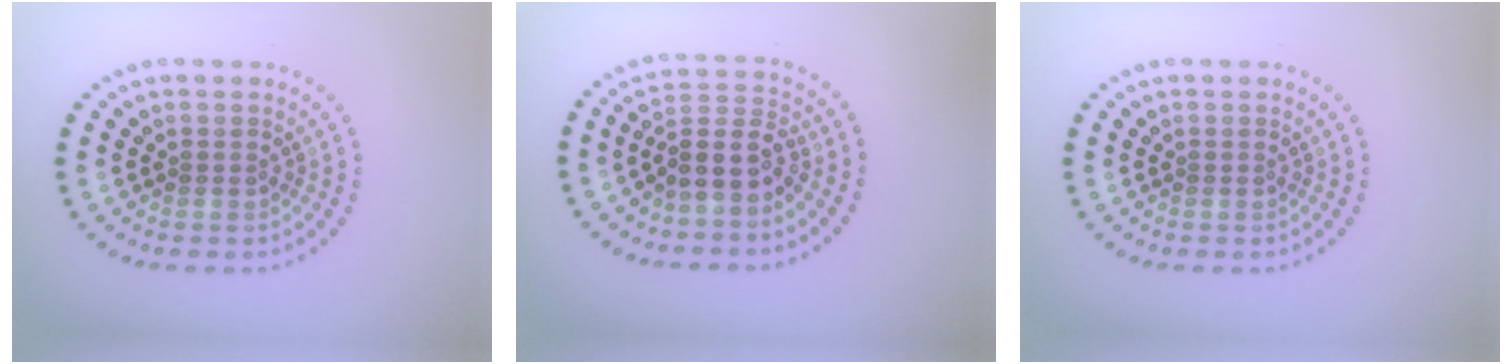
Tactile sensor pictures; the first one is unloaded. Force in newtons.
{"total": 3.6, "press": 3.1, "slide": 1.9}
{"total": 0.0}